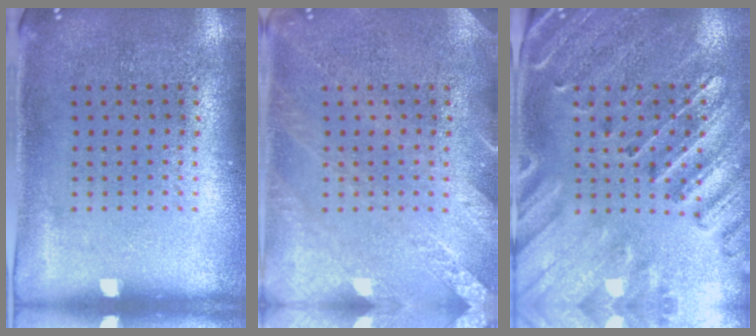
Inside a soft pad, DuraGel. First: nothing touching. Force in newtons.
{"total": 2.6, "press": 2.6, "slide": 0.2}
{"total": 2.9, "press": 2.7, "slide": 1.0}